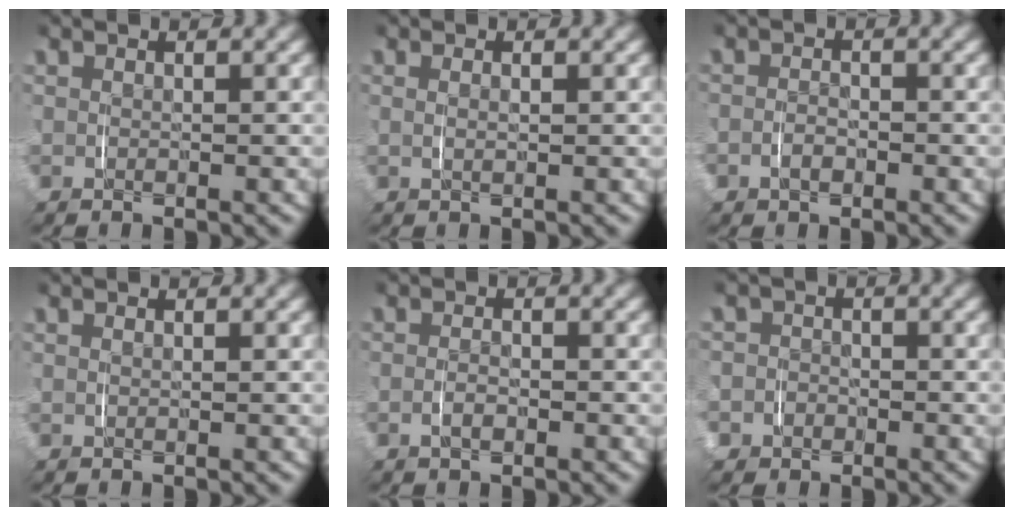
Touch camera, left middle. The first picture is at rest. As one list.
[{"total": 0.7, "force": [0.2, 0.2, 0.7], "torque": [-0.015, -0.004, 0.006]}, {"total": 1.6, "force": [-0.7, 1.3, 0.5], "torque": [-0.013, 0.001, -0.016]}, {"total": 0.0}, {"total": 1.2, "force": [-0.6, 0.6, 0.8], "torque": [-0.015, -0.002, -0.011]}, {"total": 4.9, "force": [-2.0, 4.5, 0.5], "torque": [-0.022, -0.009, -0.048]}]